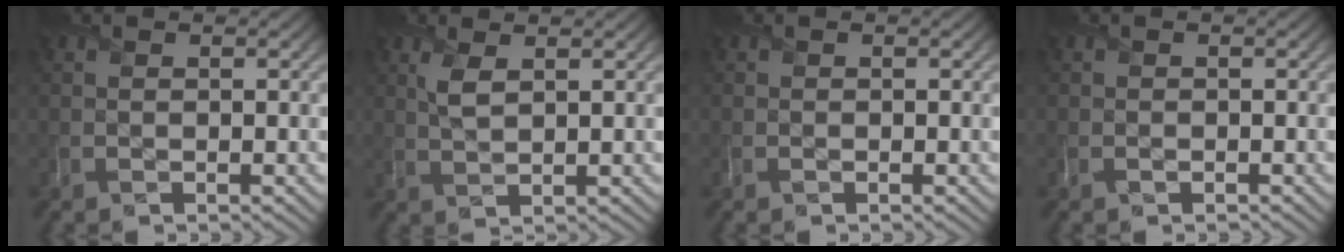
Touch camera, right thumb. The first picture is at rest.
{"total": 2.8, "force": [1.3, 1.1, 2.2], "torque": [-0.058, 0.000, 0.029]}
{"total": 0.0}
{"total": 0.7, "force": [-0.4, 0.5, 0.1], "torque": [-0.002, -0.007, -0.007]}